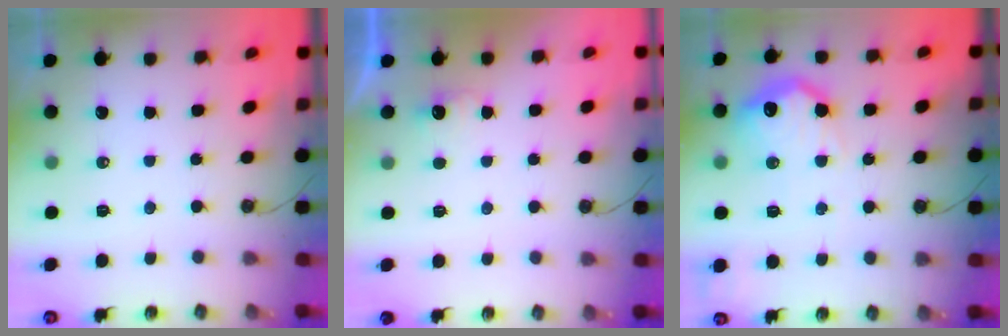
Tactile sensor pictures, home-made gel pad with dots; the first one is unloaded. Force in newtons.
{"total": 2.6, "press": 2.4, "slide": 0.8}
{"total": 16.8, "press": 16.8, "slide": 1.1}